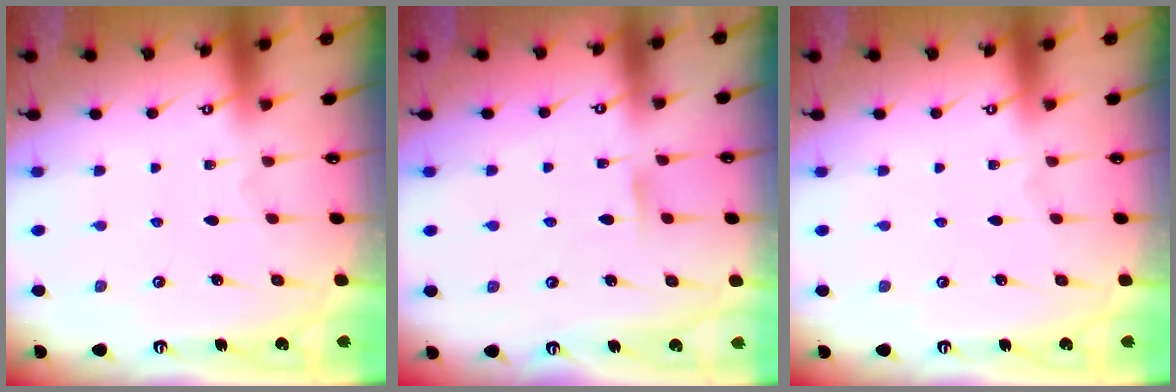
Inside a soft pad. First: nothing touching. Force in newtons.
{"total": 4.8, "press": 4.7, "slide": 0.5}
{"total": 0.0}